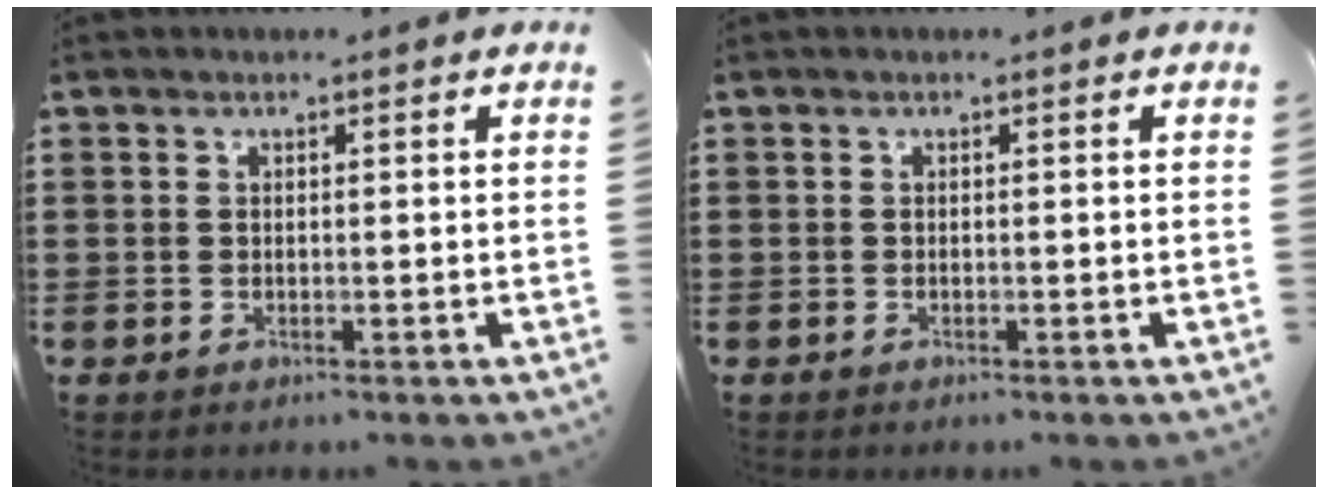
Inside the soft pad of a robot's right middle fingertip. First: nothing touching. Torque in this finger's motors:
{"motor_torque": [0.30, -0.25, 0.04, 0.01]}